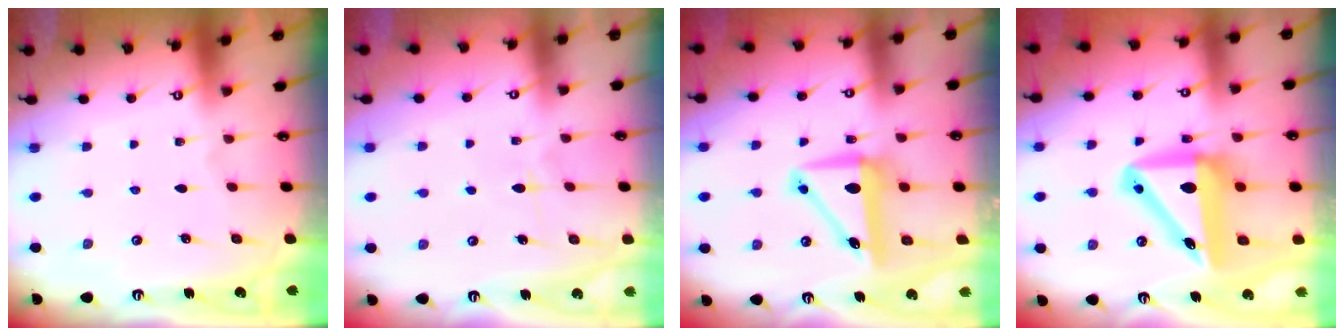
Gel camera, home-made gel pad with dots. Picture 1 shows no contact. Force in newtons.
{"total": 4.3, "press": 4.2, "slide": 0.6}
{"total": 8.8, "press": 8.6, "slide": 1.7}
{"total": 13.2, "press": 12.8, "slide": 3.2}